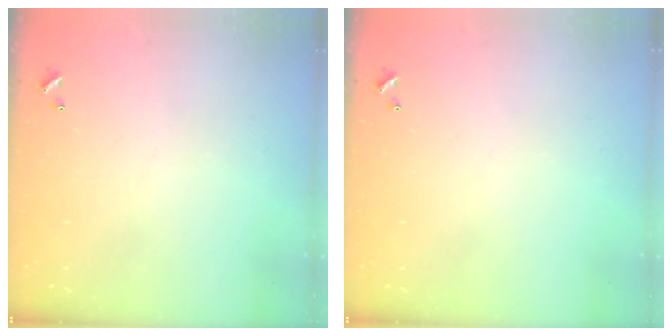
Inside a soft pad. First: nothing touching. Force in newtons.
{"total": 0.0}